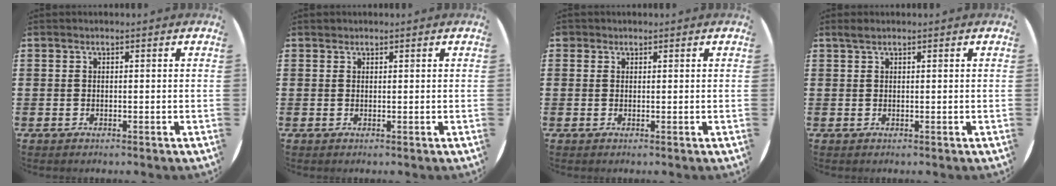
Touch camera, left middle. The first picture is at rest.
{"total": 0.5, "force": [0.5, 0.2, -0.2], "torque": [0.004, 0.004, 0.009]}
{"total": 0.6, "force": [0.5, 0.4, -0.1], "torque": [0.003, 0.003, 0.009]}
{"total": 0.7, "force": [0.7, 0.2, 0.2], "torque": [-0.005, 0.002, 0.012]}